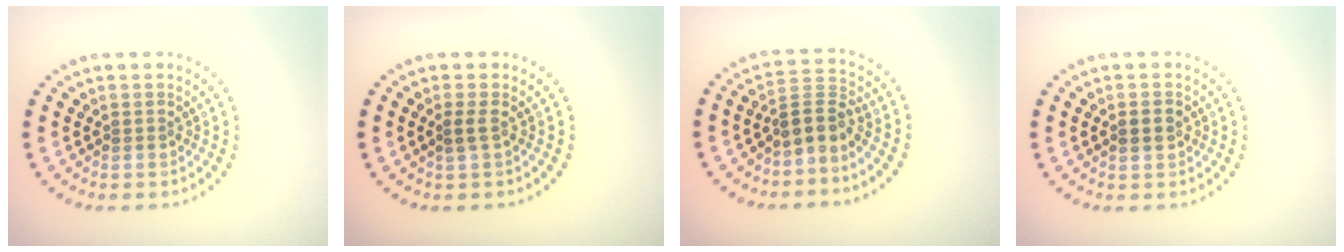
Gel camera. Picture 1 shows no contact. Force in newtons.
{"total": 0.9, "press": 0.8, "slide": 0.4}
{"total": 2.8, "press": 2.2, "slide": 1.9}
{"total": 1.8, "press": 1.8, "slide": 0.2}